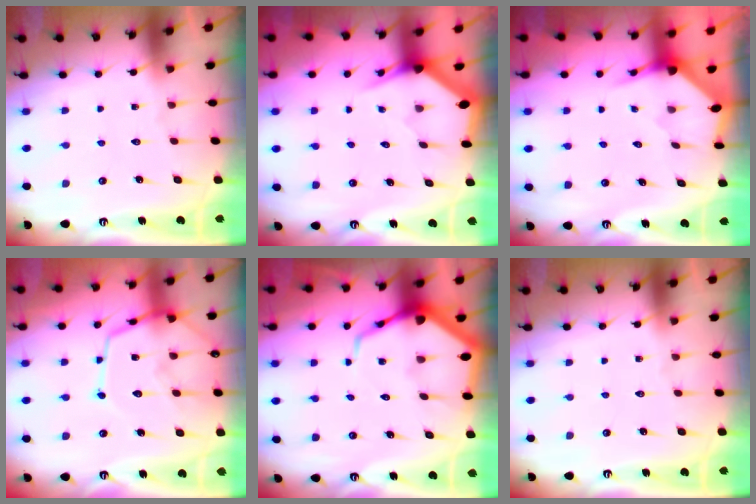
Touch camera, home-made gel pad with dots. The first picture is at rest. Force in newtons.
{"total": 3.1, "press": 3.1, "slide": 0.0}
{"total": 3.3, "press": 3.3, "slide": 0.1}
{"total": 12.9, "press": 12.9, "slide": 1.0}
{"total": 8.7, "press": 8.6, "slide": 1.0}
{"total": 0.0}